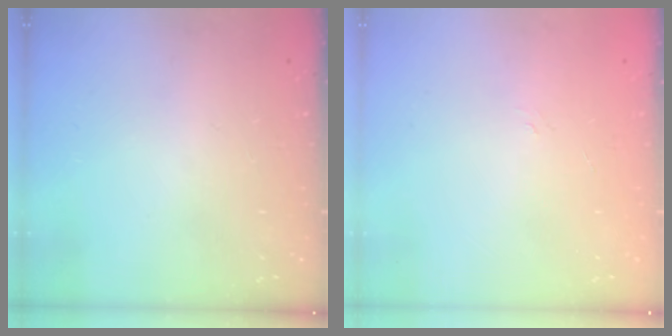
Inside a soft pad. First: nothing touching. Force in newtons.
{"total": 2.2, "press": 2.0, "slide": 1.1}